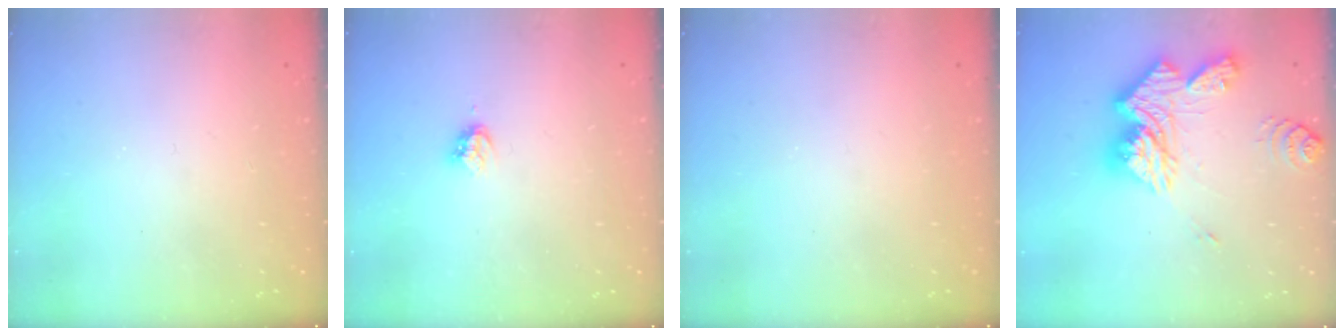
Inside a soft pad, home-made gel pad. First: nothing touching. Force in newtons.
{"total": 3.6, "press": 3.6, "slide": 0.7}
{"total": 0.0}
{"total": 19.3, "press": 19.1, "slide": 2.0}